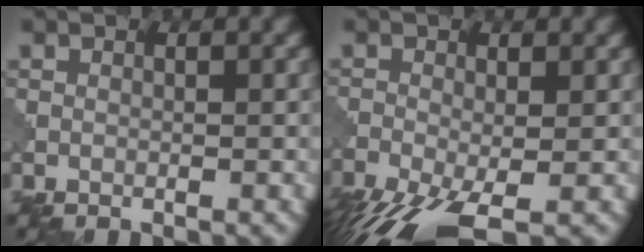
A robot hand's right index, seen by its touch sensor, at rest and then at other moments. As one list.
[{"total": 8.2, "force": [-4.4, 3.3, 6.1], "torque": [-0.129, -0.023, -0.082]}]